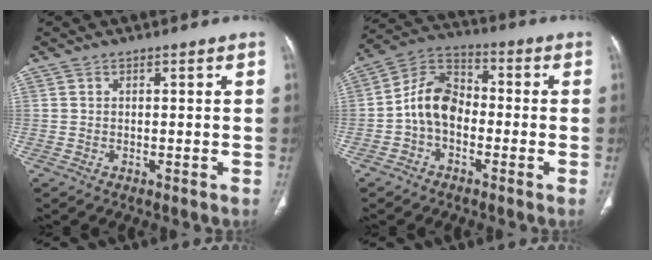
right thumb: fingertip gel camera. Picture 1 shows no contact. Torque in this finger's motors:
{"motor_torque": [1.59, 1.45, 1.18, -0.63, 0.07]}